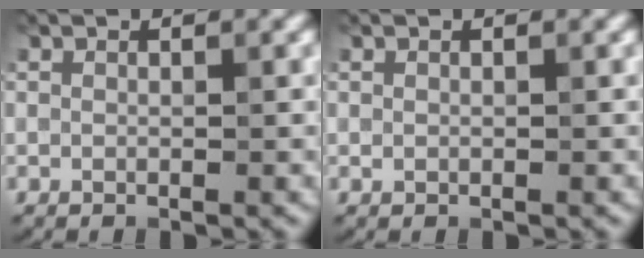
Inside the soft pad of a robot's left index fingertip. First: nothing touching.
{"total": 0.0}